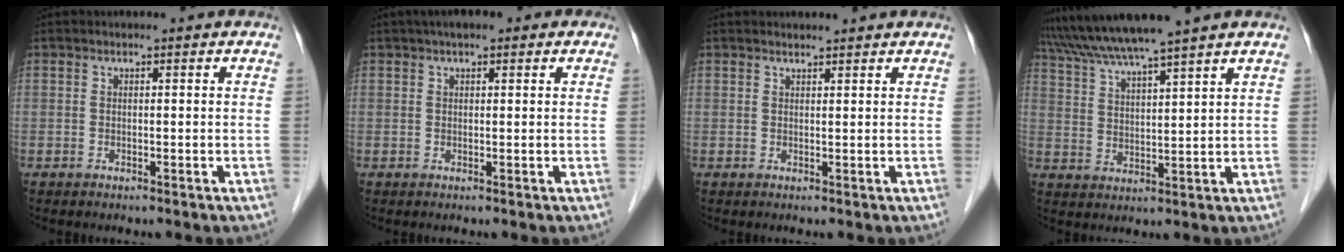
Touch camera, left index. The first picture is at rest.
{"total": 4.3, "force": [2.8, 1.7, 2.8], "torque": [-0.042, 0.027, 0.037]}
{"total": 2.3, "force": [2.2, 0.3, 0.3], "torque": [-0.011, 0.013, 0.031]}
{"total": 10.7, "force": [9.3, -1.6, 5.0], "torque": [-0.092, 0.016, 0.162]}